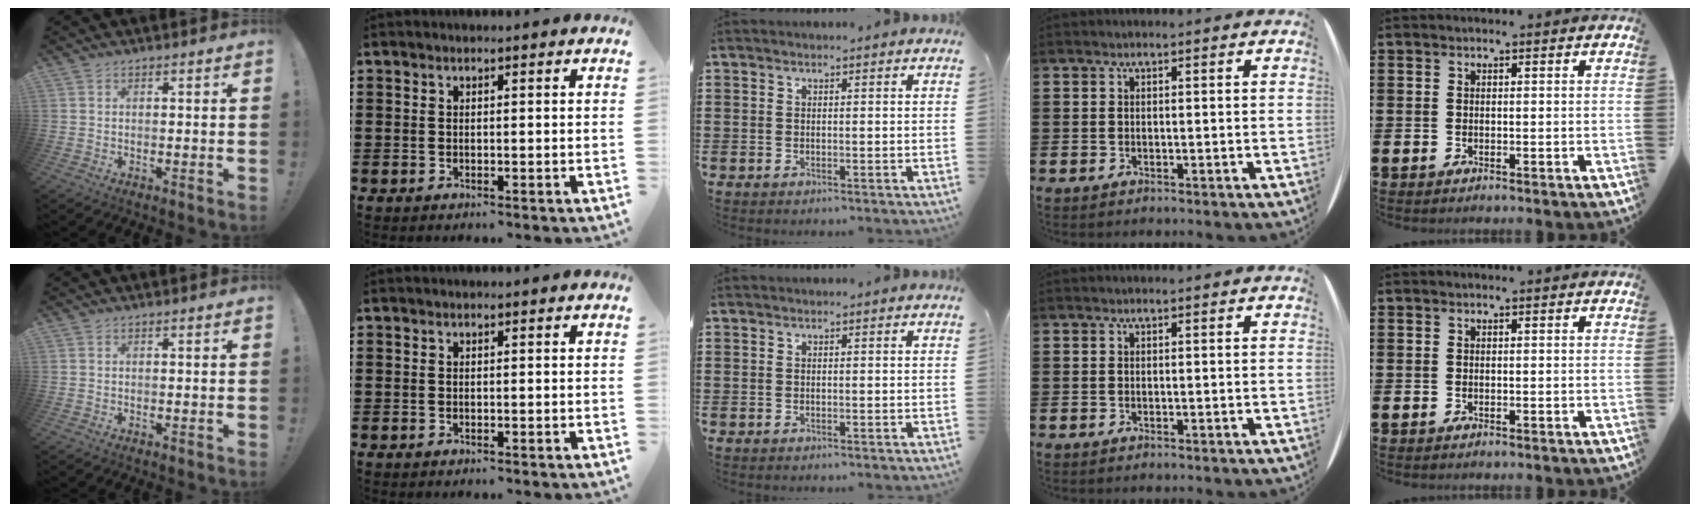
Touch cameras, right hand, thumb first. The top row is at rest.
{}